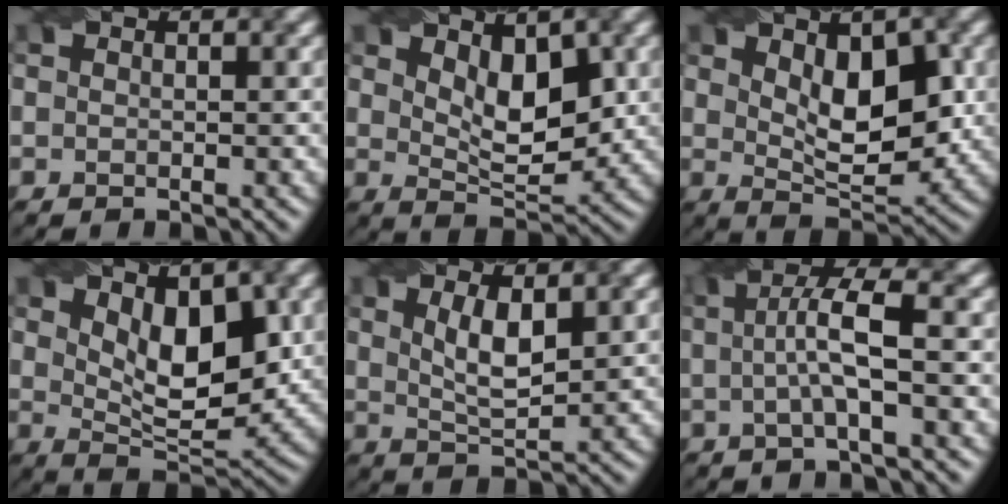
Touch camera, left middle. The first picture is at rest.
{"total": 5.2, "force": [1.8, 2.5, 4.1], "torque": [-0.066, -0.010, 0.032]}
{"total": 7.2, "force": [1.4, 3.5, 6.2], "torque": [-0.095, -0.002, 0.028]}
{"total": 6.8, "force": [2.1, 3.3, 5.6], "torque": [-0.089, -0.011, 0.037]}
{"total": 3.5, "force": [1.3, 1.1, 3.1], "torque": [-0.064, -0.005, 0.027]}
{"total": 5.0, "force": [0.1, 0.9, 4.9], "torque": [-0.090, 0.008, -0.001]}